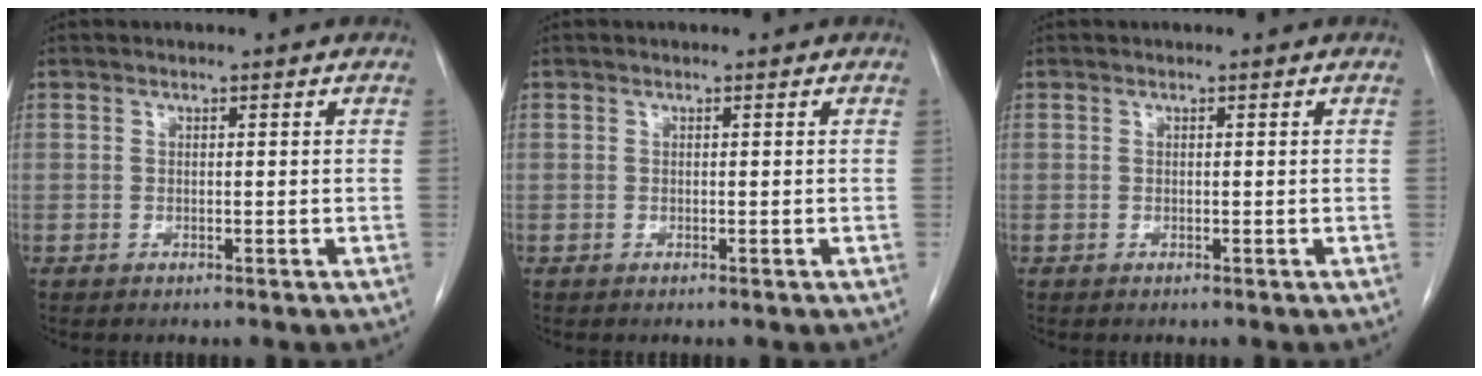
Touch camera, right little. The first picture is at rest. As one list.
[{"total": 0.0}, {"total": 0.0}]